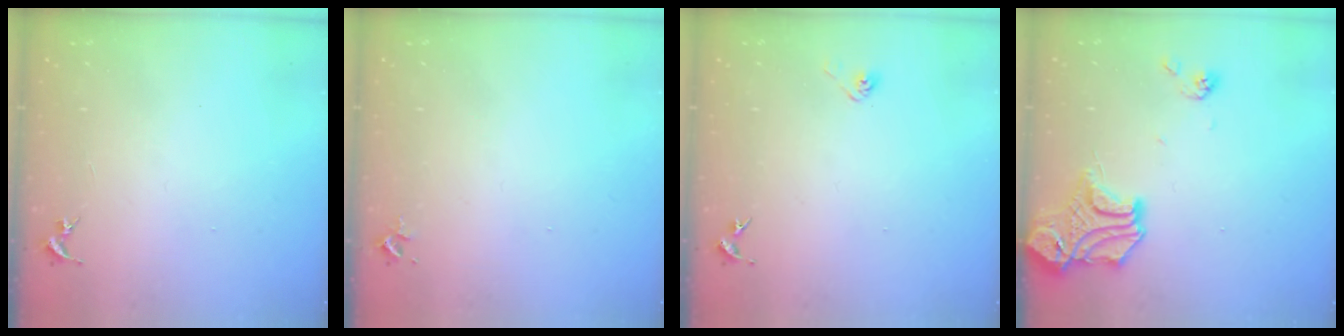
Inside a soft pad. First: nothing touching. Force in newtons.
{"total": 2.4, "press": 2.4, "slide": 0.3}
{"total": 3.8, "press": 3.7, "slide": 1.0}
{"total": 15.8, "press": 15.8, "slide": 1.5}